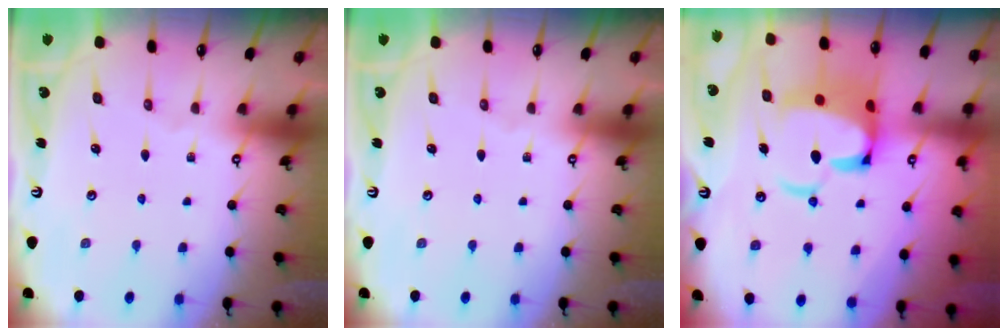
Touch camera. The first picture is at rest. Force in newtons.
{"total": 0.0}
{"total": 11.2, "press": 11.1, "slide": 1.7}